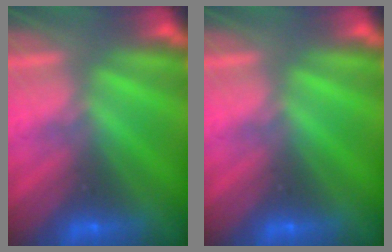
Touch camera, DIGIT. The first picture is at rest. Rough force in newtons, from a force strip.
{"total": 0.0}